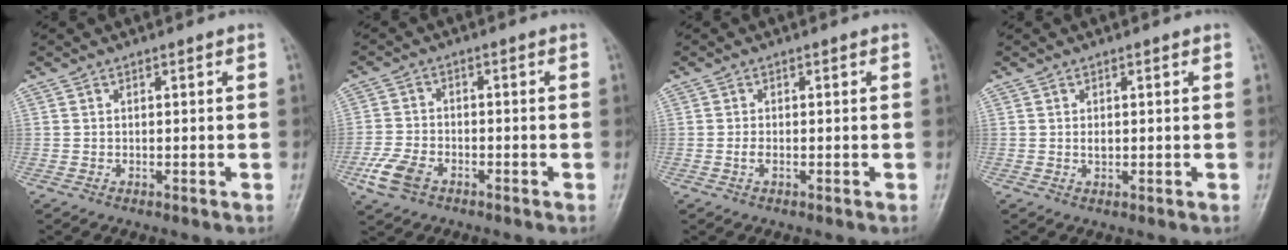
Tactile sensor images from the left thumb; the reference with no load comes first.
{"total": 6.2, "force": [-3.4, 3.7, 3.6], "torque": [-0.085, 0.009, -0.068]}
{"total": 1.1, "force": [-0.5, 0.5, 0.8], "torque": [-0.024, 0.002, -0.011]}
{"total": 1.0, "force": [0.0, 0.7, 0.7], "torque": [-0.009, 0.000, -0.001]}